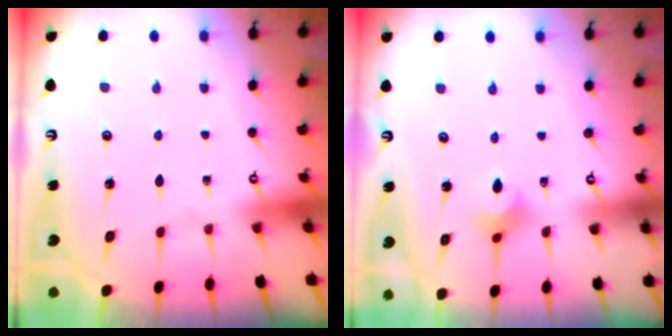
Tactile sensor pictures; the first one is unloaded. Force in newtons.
{"total": 3.8, "press": 3.8, "slide": 0.6}